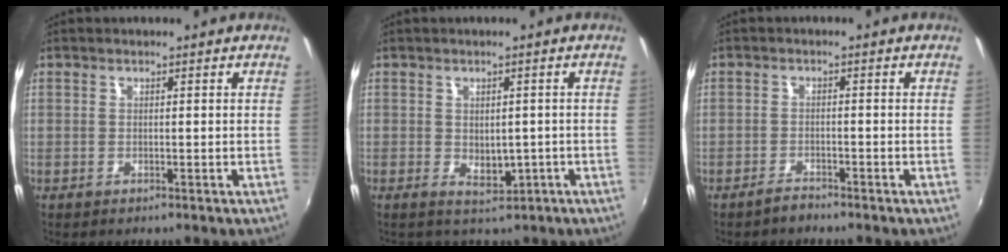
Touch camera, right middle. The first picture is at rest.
{"total": 3.0, "force": [-1.0, 2.3, 1.5], "torque": [-0.021, 0.001, -0.001]}
{"total": 1.9, "force": [-1.9, 0.4, 0.4], "torque": [-0.013, 0.001, -0.034]}